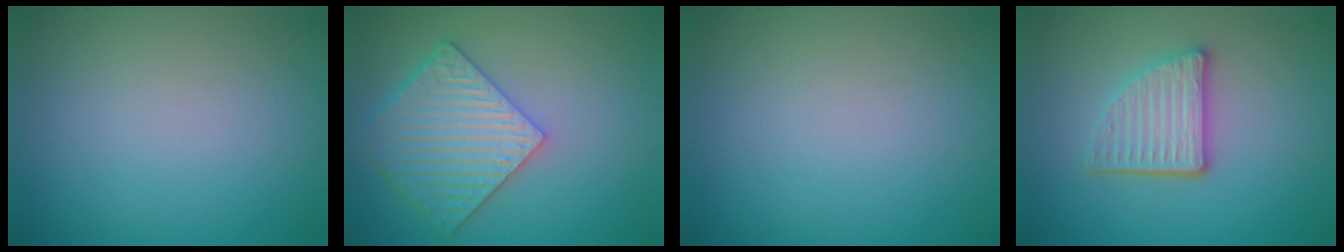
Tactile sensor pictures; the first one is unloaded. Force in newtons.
{"total": 5.6, "press": 4.9, "slide": 2.6}
{"total": 0.0}
{"total": 4.0, "press": 3.2, "slide": 2.4}